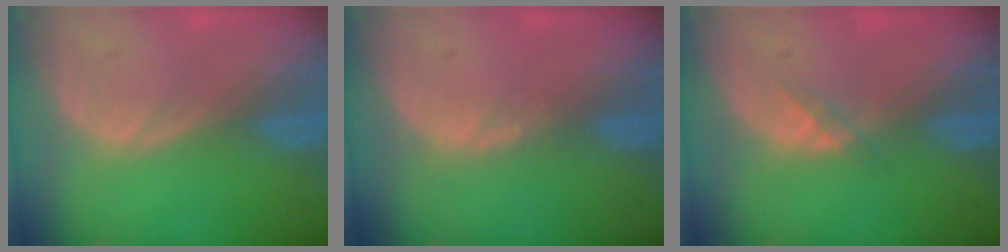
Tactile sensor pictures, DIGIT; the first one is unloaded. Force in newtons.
{"total": 0.8, "press": 0.8, "slide": 0.3}
{"total": 1.4, "press": 1.1, "slide": 0.8}